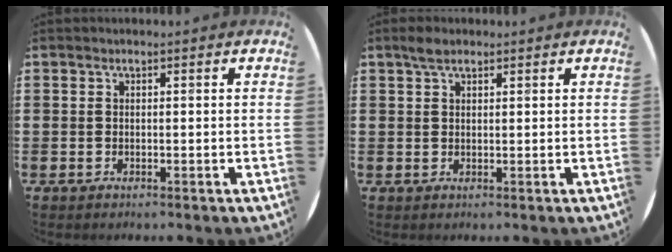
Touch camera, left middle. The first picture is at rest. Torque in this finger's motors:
{"motor_torque": [0.49, -0.62, -0.02, -0.01]}